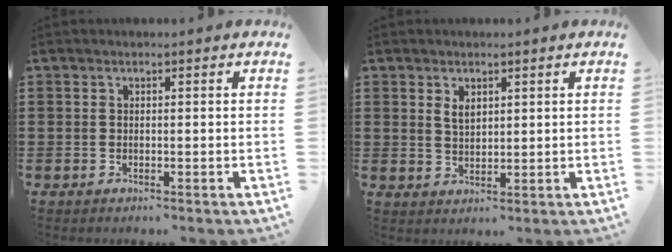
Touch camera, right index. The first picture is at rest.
{"total": 2.0, "force": [1.2, 1.1, 1.1], "torque": [-0.016, 0.000, 0.021]}